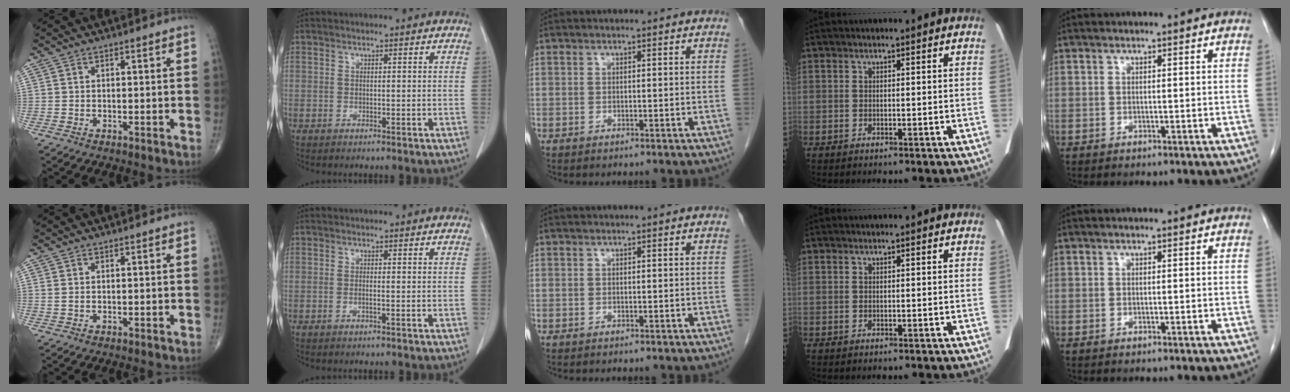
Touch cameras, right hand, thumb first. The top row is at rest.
{"thumb": {"total": 0.8, "force": [0.3, 0.2, 0.7], "torque": [-0.026, 0.007, 0.010]}, "index": {"total": 0.7, "force": [-0.2, 0.0, 0.7], "torque": [-0.015, 0.000, -0.004]}}